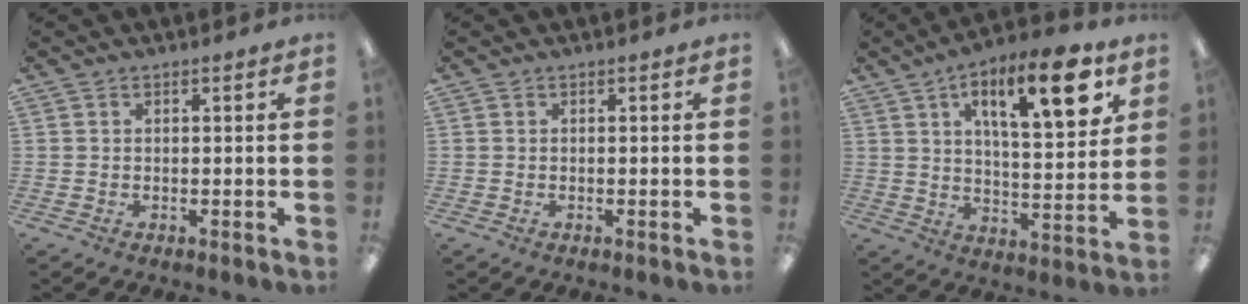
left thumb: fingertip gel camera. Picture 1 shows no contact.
{"total": 0.0}
{"total": 17.6, "force": [8.8, 6.1, 14.0], "torque": [-0.196, -0.033, 0.131]}